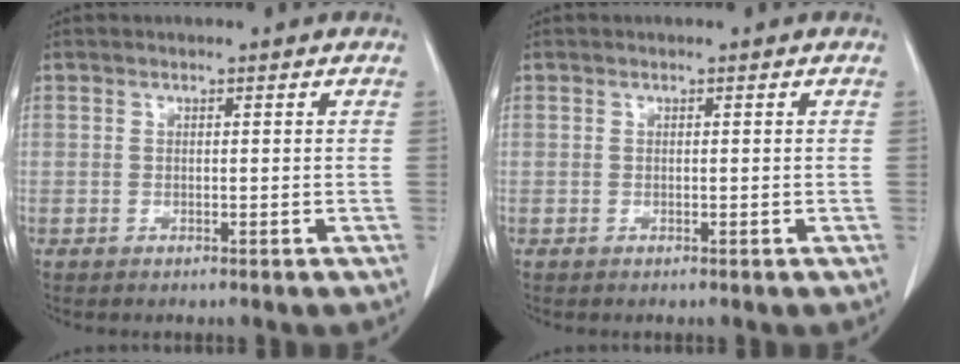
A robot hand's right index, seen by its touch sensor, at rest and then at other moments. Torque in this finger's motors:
{"motor_torque": [0.01, -0.01, 0.00, 0.00]}